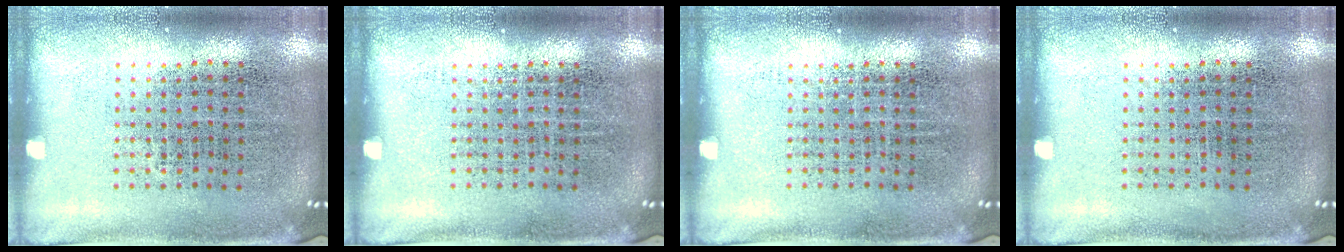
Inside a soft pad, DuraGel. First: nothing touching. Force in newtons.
{"total": 0.0}
{"total": 0.0}
{"total": 0.0}